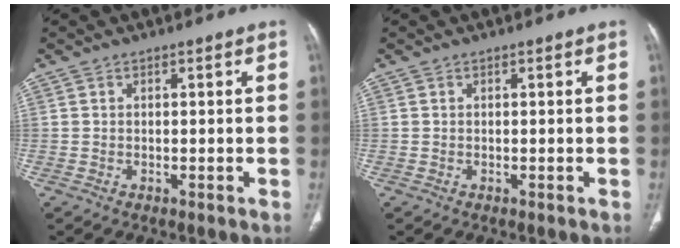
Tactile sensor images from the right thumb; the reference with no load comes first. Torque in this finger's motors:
{"motor_torque": [0.00, 0.00, -0.06, -0.06, 0.00]}